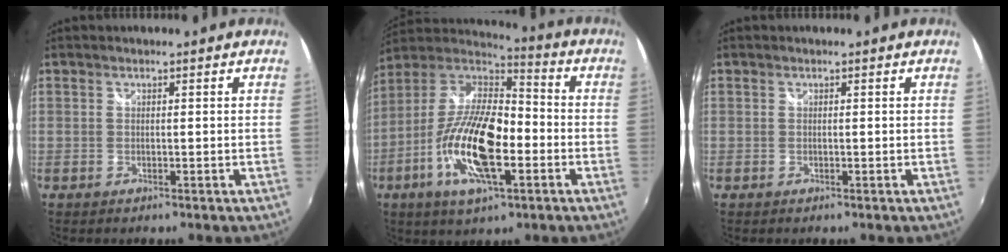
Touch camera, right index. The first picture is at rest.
{"total": 19.3, "force": [-6.1, 7.1, 16.8], "torque": [-0.337, -0.016, -0.122]}
{"total": 0.0}